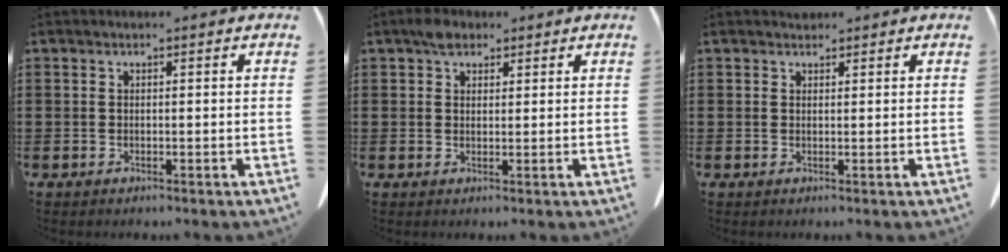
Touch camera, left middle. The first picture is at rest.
{"total": 2.7, "force": [1.9, 1.6, 1.0], "torque": [-0.017, 0.003, 0.035]}
{"total": 1.1, "force": [1.0, 0.5, 0.0], "torque": [-0.003, 0.001, 0.020]}